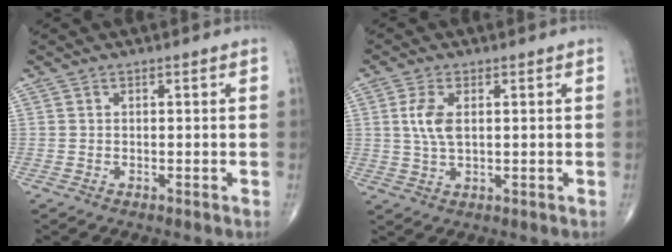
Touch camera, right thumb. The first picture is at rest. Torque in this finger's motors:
{"motor_torque": [0.05, 0.04, 0.47, 0.17, 0.02]}